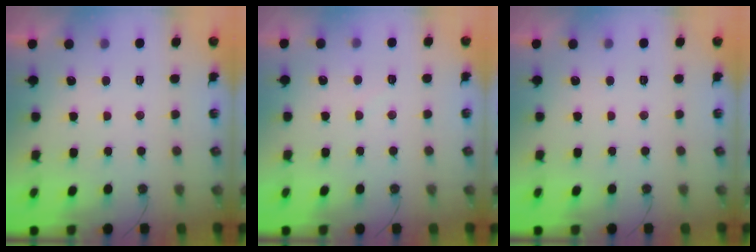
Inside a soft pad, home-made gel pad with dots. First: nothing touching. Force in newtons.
{"total": 3.9, "press": 3.8, "slide": 0.5}
{"total": 0.0}